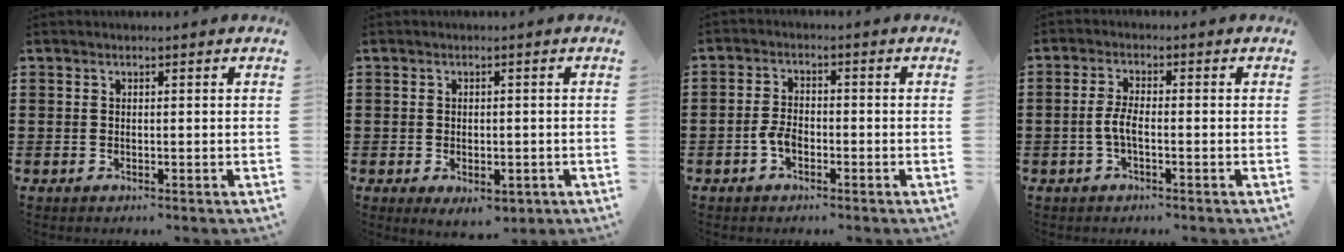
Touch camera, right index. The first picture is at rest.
{"total": 2.4, "force": [-1.5, 1.1, 1.5], "torque": [-0.028, -0.001, -0.027]}
{"total": 2.9, "force": [-1.4, 1.6, 2.1], "torque": [-0.055, -0.004, -0.030]}
{"total": 3.4, "force": [-1.1, 0.9, 3.1], "torque": [-0.077, -0.004, -0.027]}